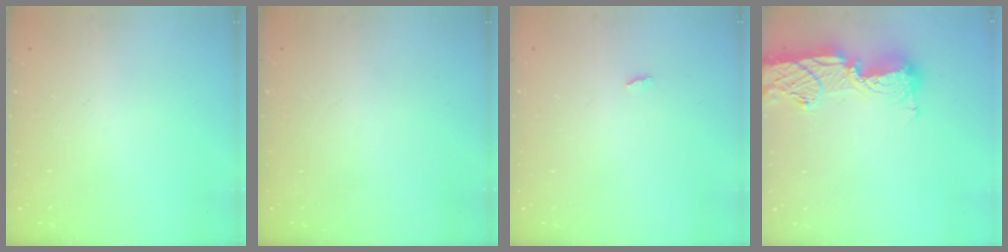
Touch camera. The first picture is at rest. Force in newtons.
{"total": 0.0}
{"total": 1.8, "press": 1.8, "slide": 0.2}
{"total": 17.0, "press": 16.3, "slide": 4.7}